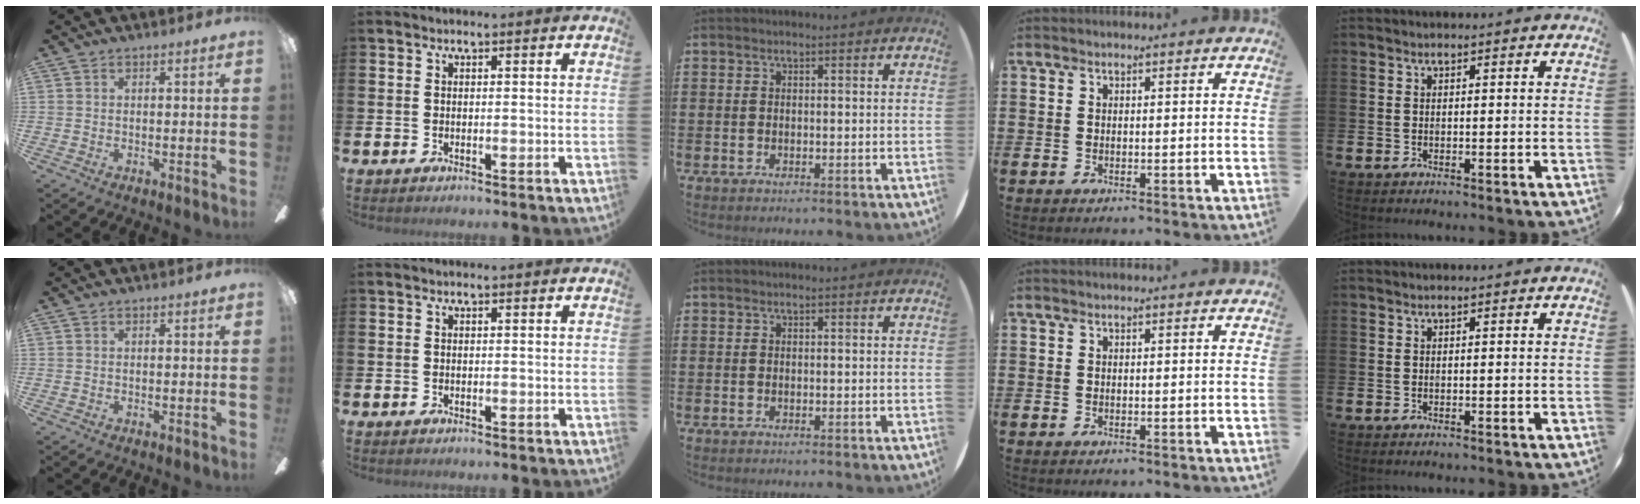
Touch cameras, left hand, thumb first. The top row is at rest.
{}